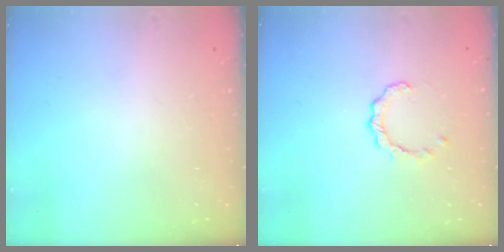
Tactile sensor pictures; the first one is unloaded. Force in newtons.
{"total": 2.5, "press": 2.5, "slide": 0.3}